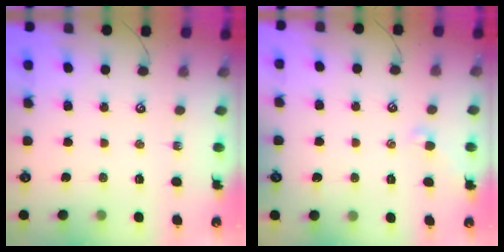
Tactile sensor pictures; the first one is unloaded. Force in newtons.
{"total": 0.5, "press": 0.0, "slide": 0.5}